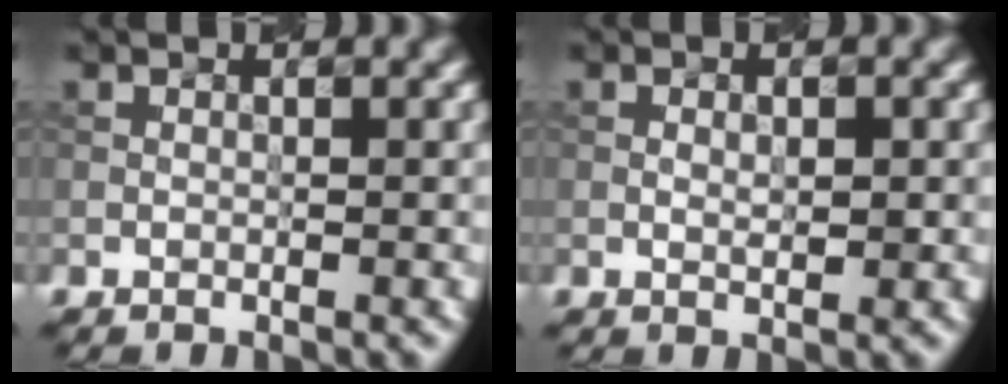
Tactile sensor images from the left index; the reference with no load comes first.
{"total": 1.0, "force": [0.0, 0.1, 1.0], "torque": [-0.024, 0.002, 0.007]}